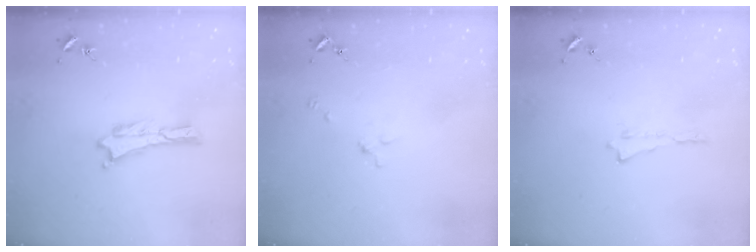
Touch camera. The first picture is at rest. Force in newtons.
{"total": 2.0, "press": 2.0, "slide": 0.2}
{"total": 0.0}